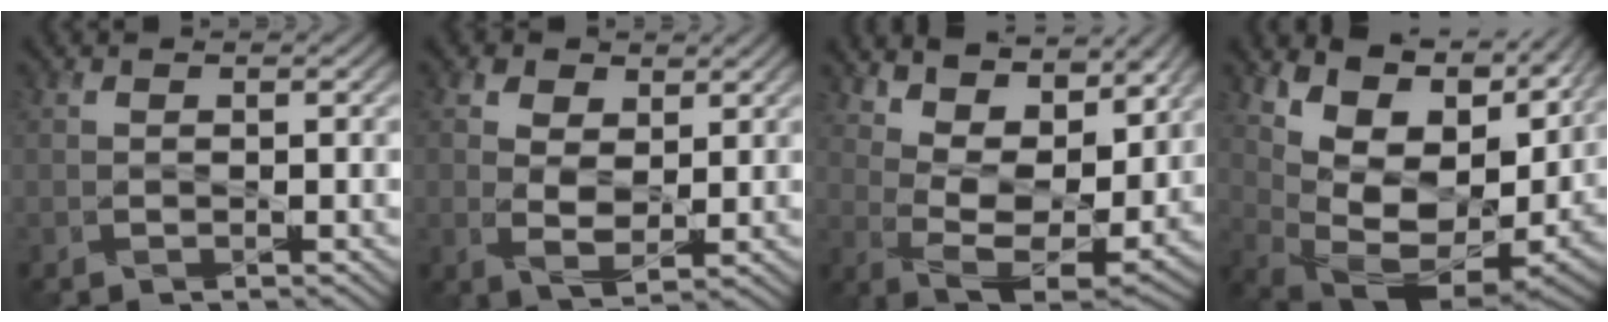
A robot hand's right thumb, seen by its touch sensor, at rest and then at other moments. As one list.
[{"total": 4.1, "force": [1.8, 2.4, 2.8], "torque": [-0.057, -0.007, 0.030]}, {"total": 13.0, "force": [8.8, 4.4, 8.5], "torque": [-0.174, -0.001, 0.133]}, {"total": 15.7, "force": [6.4, 8.0, 11.9], "torque": [-0.187, 0.017, 0.137]}]